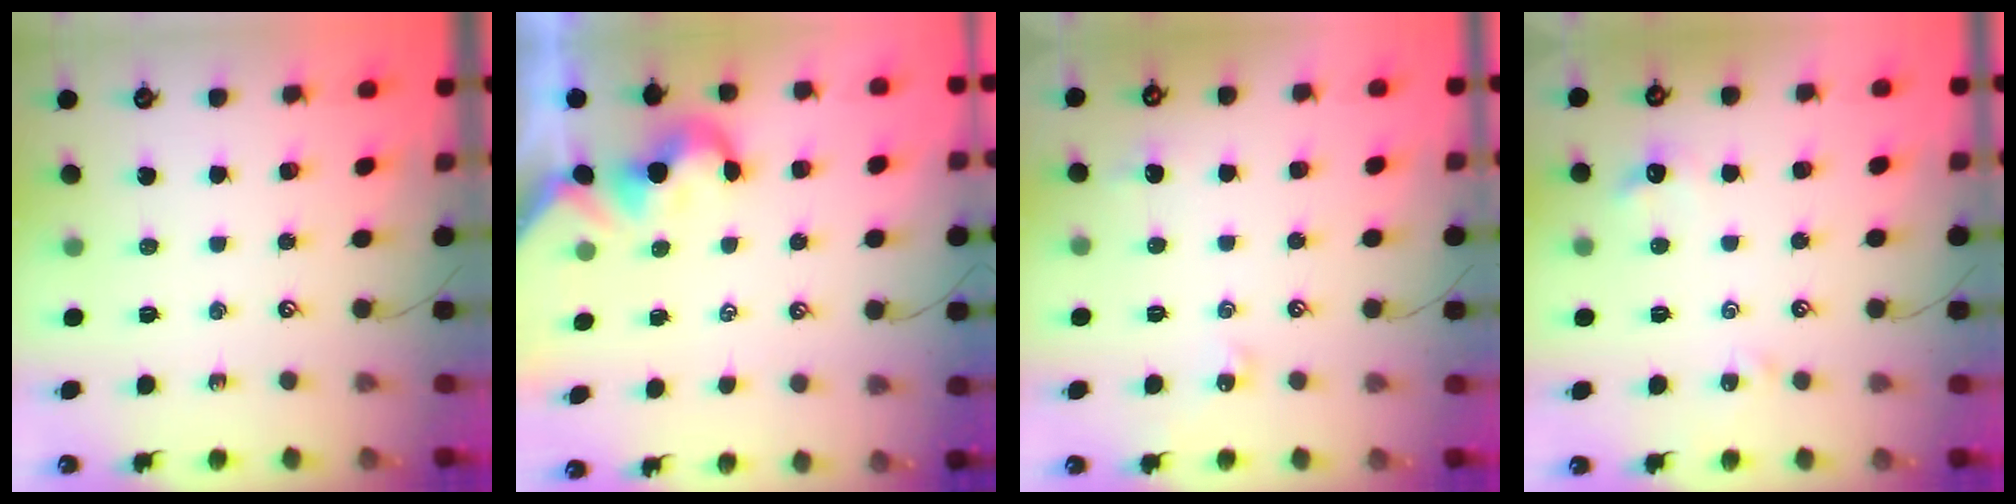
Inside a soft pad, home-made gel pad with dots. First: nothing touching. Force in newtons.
{"total": 0.0}
{"total": 2.1, "press": 2.0, "slide": 0.5}
{"total": 2.3, "press": 2.2, "slide": 0.6}